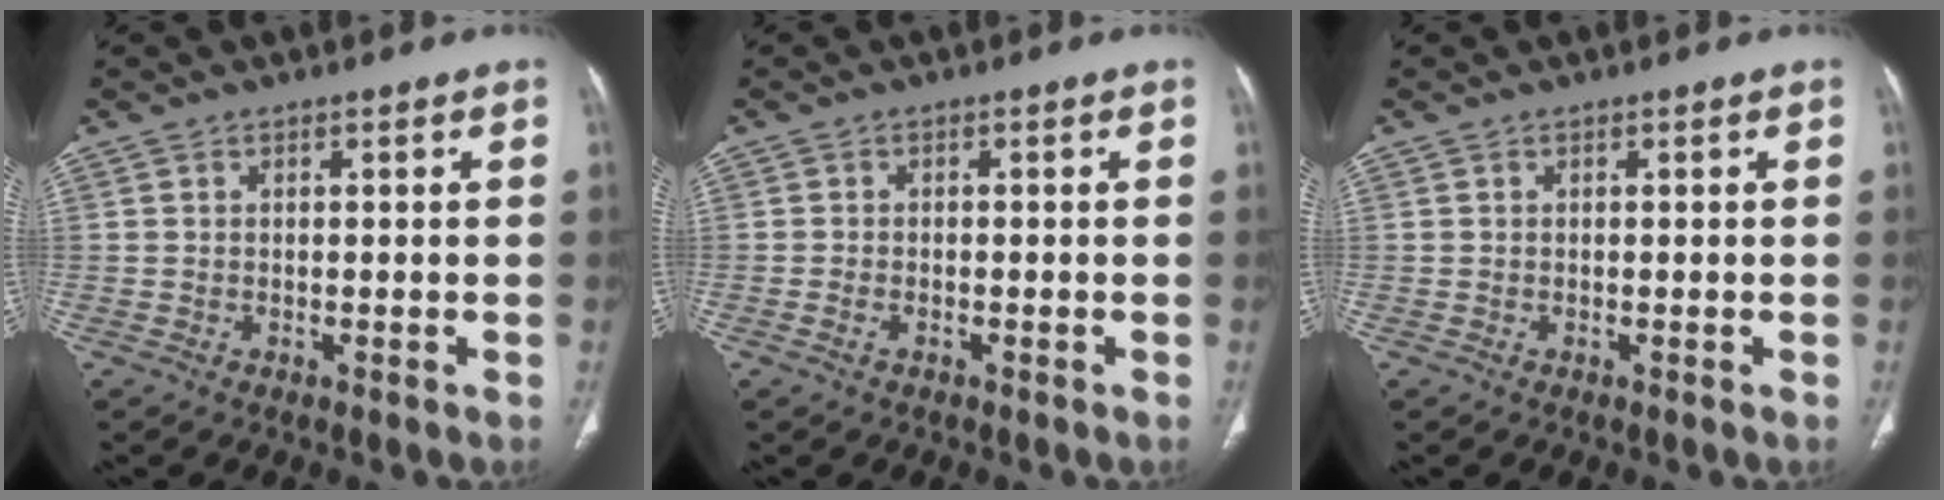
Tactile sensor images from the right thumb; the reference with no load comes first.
{"total": 1.3, "force": [-0.7, 0.7, 0.8], "torque": [-0.020, 0.005, -0.013]}
{"total": 0.0}